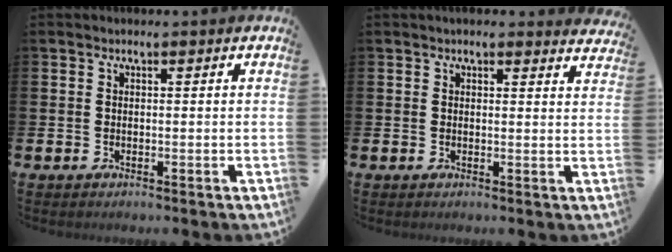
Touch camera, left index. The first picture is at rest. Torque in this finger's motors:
{"motor_torque": [0.44, -1.69, 0.10, 0.01]}